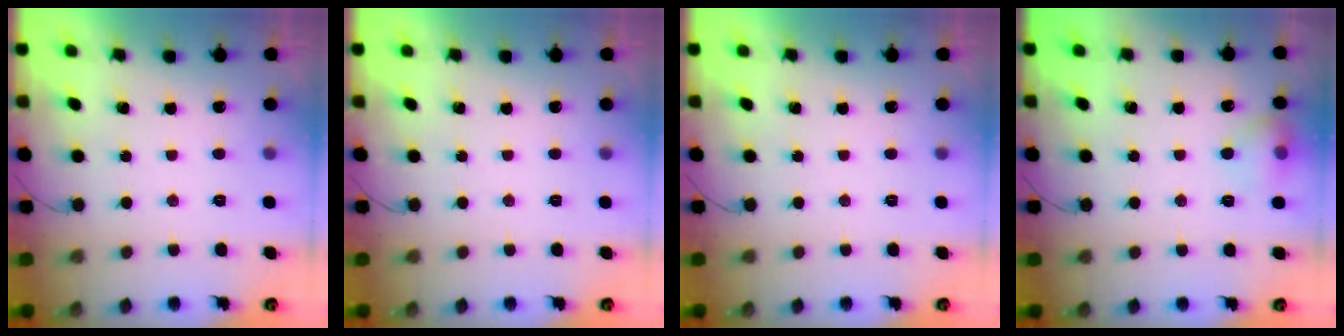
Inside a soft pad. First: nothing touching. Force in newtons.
{"total": 0.0}
{"total": 0.0}
{"total": 7.2, "press": 7.0, "slide": 1.6}